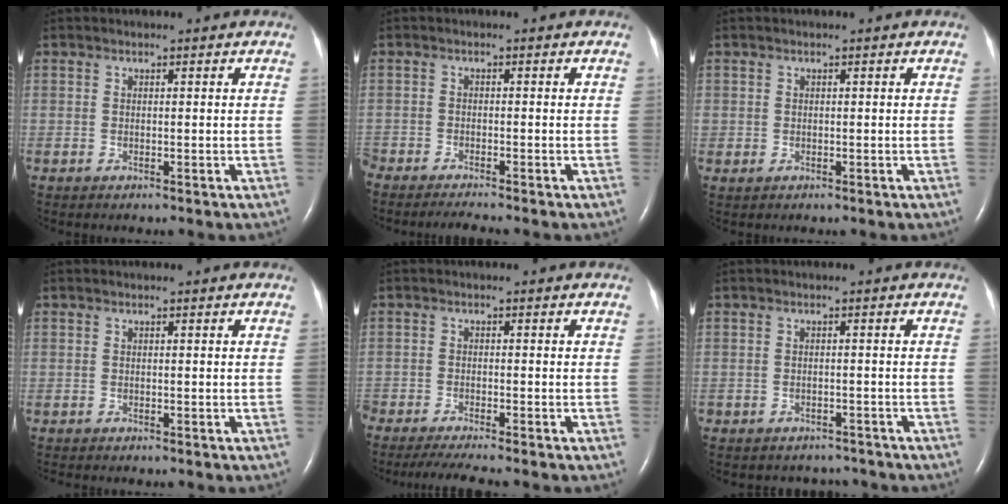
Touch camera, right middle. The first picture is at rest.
{"total": 4.2, "force": [-3.9, -0.2, 1.7], "torque": [-0.027, -0.015, -0.066]}
{"total": 0.6, "force": [0.1, 0.6, 0.1], "torque": [0.004, 0.004, 0.002]}
{"total": 0.9, "force": [-0.8, 0.2, 0.4], "torque": [-0.006, -0.001, -0.009]}
{"total": 7.0, "force": [-6.1, -0.1, 3.5], "torque": [-0.052, -0.021, -0.102]}
{"total": 4.5, "force": [-4.0, 2.0, -0.1], "torque": [-0.001, 0.009, -0.049]}